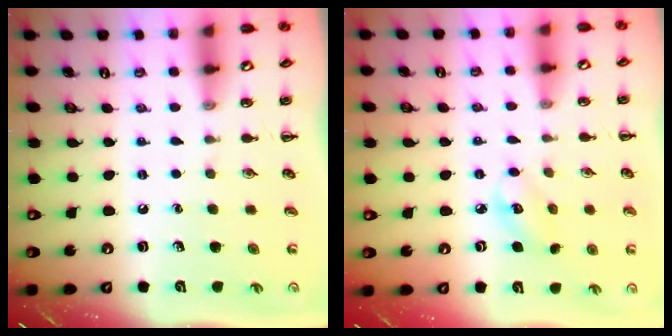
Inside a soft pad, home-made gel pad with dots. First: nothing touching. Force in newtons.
{"total": 4.4, "press": 4.3, "slide": 0.9}